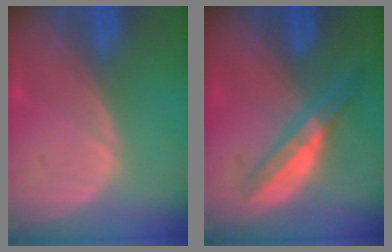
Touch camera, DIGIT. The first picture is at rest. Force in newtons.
{"total": 5.8, "press": 5.2, "slide": 2.6}